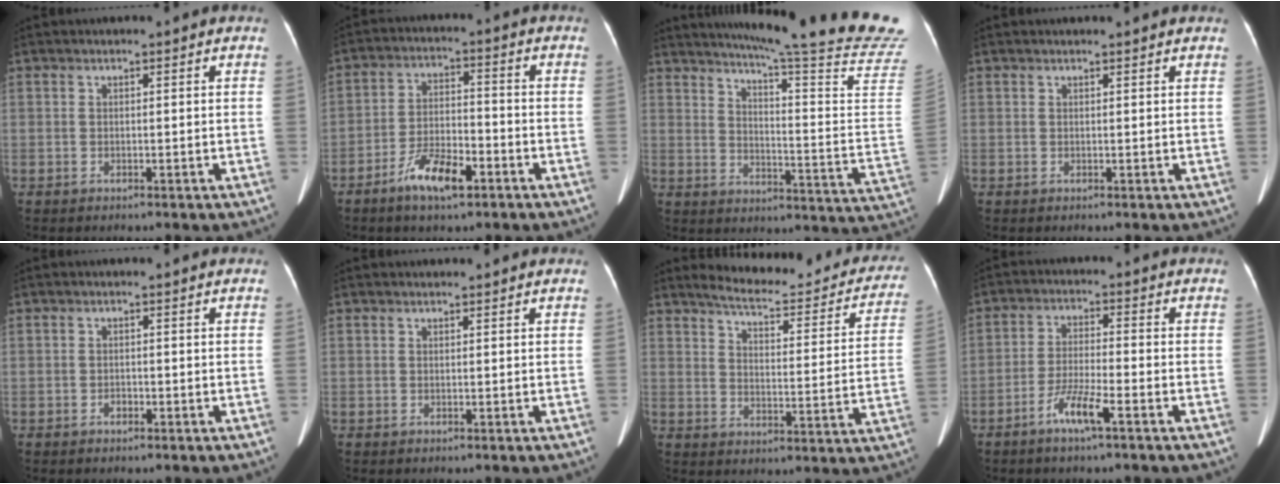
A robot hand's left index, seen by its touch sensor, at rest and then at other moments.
{"total": 7.7, "force": [-4.7, 2.4, 5.7], "torque": [-0.113, -0.001, -0.082]}
{"total": 27.1, "force": [24.3, -2.4, 11.8], "torque": [-0.180, -0.140, 0.295]}
{"total": 2.3, "force": [2.2, 0.3, 0.6], "torque": [-0.011, 0.013, 0.024]}
{"total": 0.7, "force": [-0.4, 0.5, 0.3], "torque": [-0.005, 0.002, -0.007]}
{"total": 1.4, "force": [1.4, 0.2, 0.3], "torque": [-0.010, 0.015, 0.020]}
{"total": 20.0, "force": [18.1, 4.5, 7.3], "torque": [-0.079, -0.041, 0.214]}
{"total": 5.4, "force": [-3.2, 0.1, 4.3], "torque": [-0.090, -0.008, -0.066]}